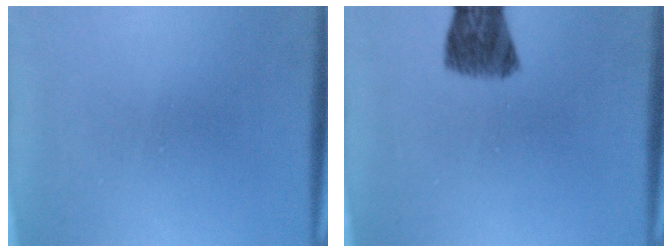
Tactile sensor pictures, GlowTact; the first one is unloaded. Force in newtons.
{"total": 7.5}